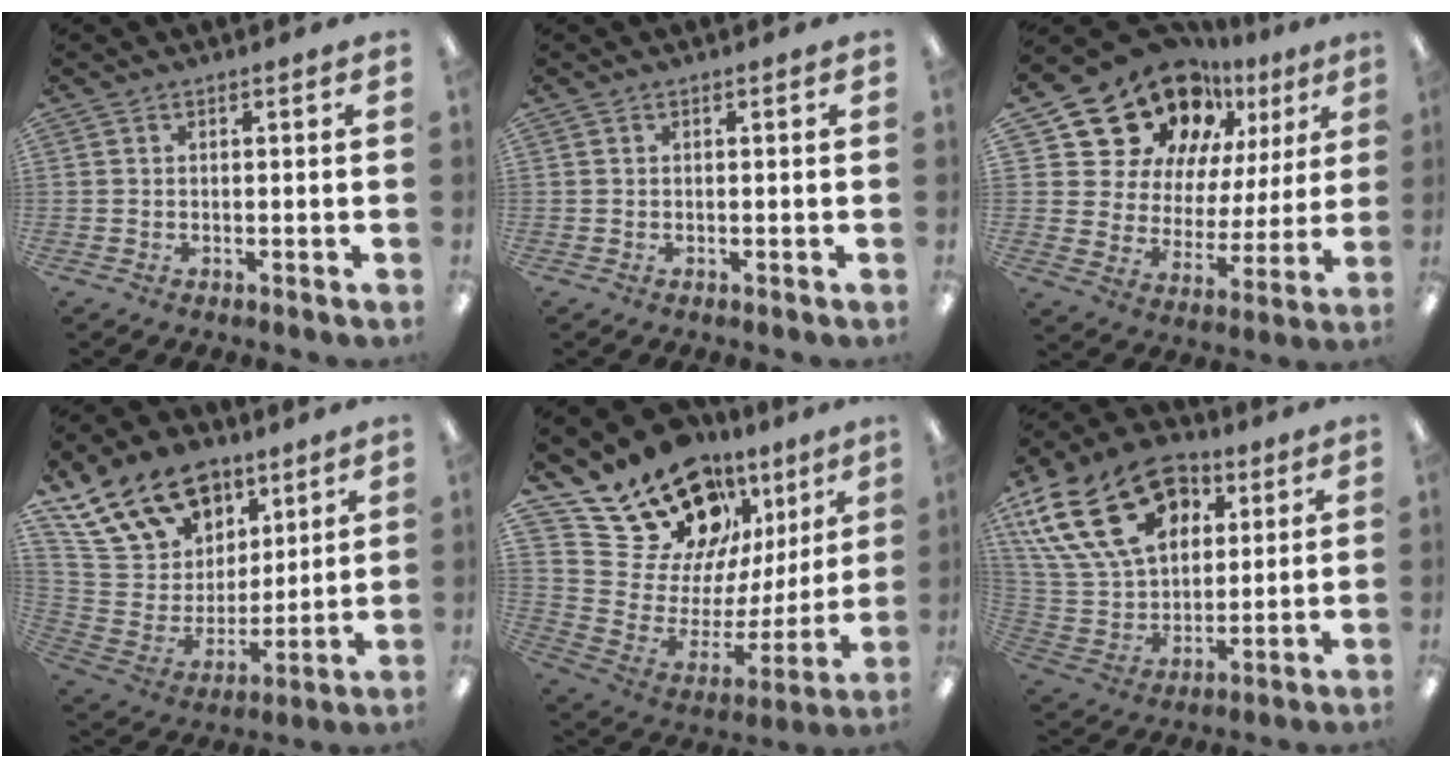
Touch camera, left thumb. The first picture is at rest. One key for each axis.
{"total": 0.0}
{"total": 19.9, "fx": 14.5, "fy": 11.9, "fz": 6.7, "tx": -0.130, "ty": -0.100, "tz": 0.272}
{"total": 19.5, "fx": 12.9, "fy": 12.4, "fz": 7.8, "tx": -0.160, "ty": -0.059, "tz": 0.244}
{"total": 20.3, "fx": 15.9, "fy": 10.8, "fz": 6.6, "tx": -0.120, "ty": -0.124, "tz": 0.301}
{"total": 25.5, "fx": 11.6, "fy": 17.0, "fz": 15.0, "tx": -0.292, "ty": -0.046, "tz": 0.206}